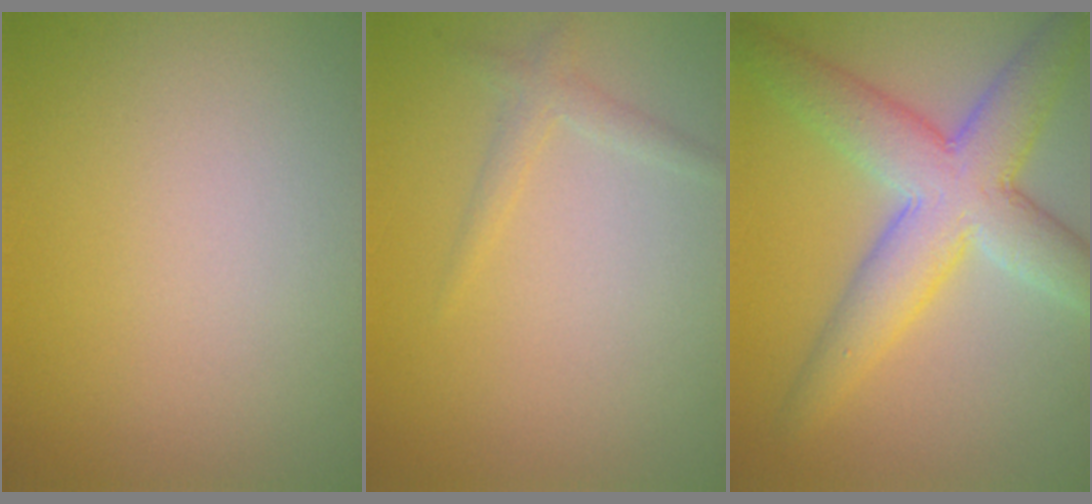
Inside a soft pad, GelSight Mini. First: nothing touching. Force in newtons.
{"total": 1.2, "press": 1.2, "slide": 0.0}
{"total": 7.5, "press": 7.5, "slide": 0.3}